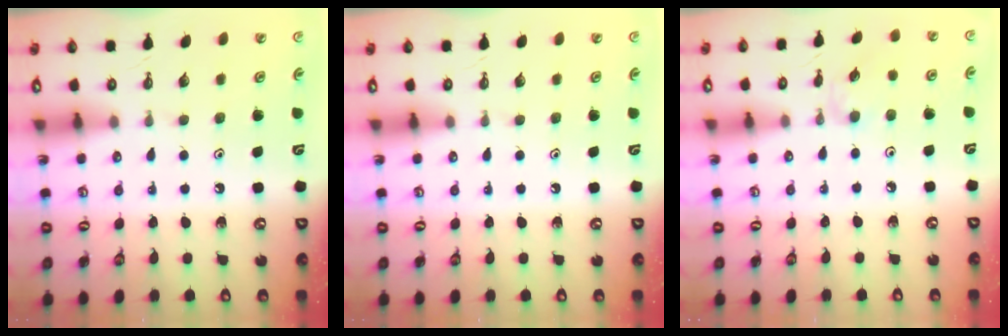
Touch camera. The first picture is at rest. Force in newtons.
{"total": 0.0}
{"total": 1.3, "press": 1.2, "slide": 0.4}